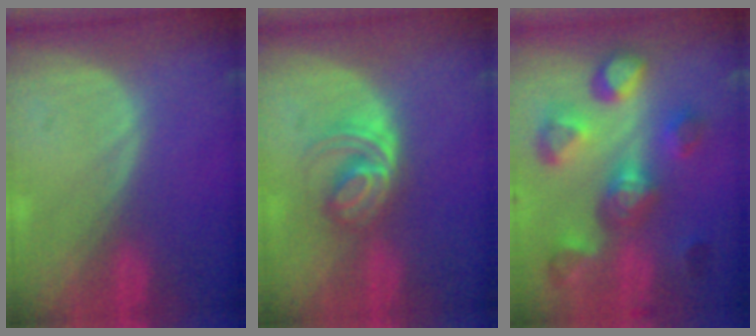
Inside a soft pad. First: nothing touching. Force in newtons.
{"total": 6.0, "press": 5.2, "slide": 3.1}
{"total": 11.0, "press": 10.0, "slide": 4.6}